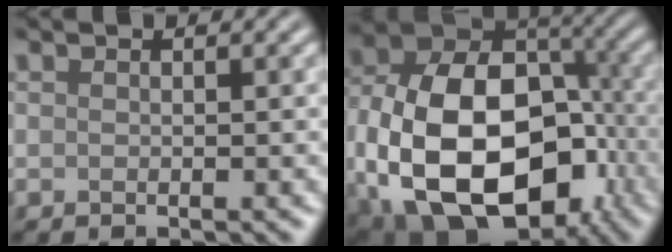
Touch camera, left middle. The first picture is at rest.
{"total": 18.7, "force": [-4.5, 12.6, 13.0], "torque": [-0.241, -0.031, -0.052]}